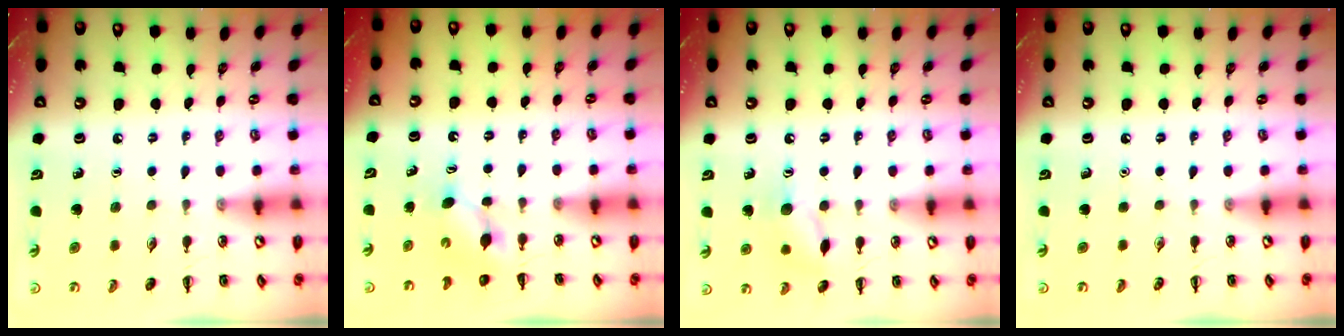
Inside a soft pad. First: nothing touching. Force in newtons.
{"total": 4.0, "press": 3.8, "slide": 1.1}
{"total": 9.1, "press": 9.1, "slide": 0.4}
{"total": 0.0}